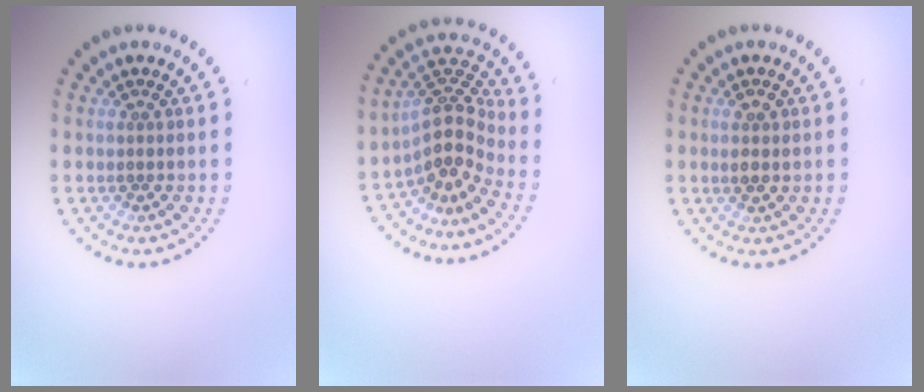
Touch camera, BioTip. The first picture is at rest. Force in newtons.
{"total": 4.2, "press": 3.0, "slide": 2.9}
{"total": 1.4, "press": 1.3, "slide": 0.5}